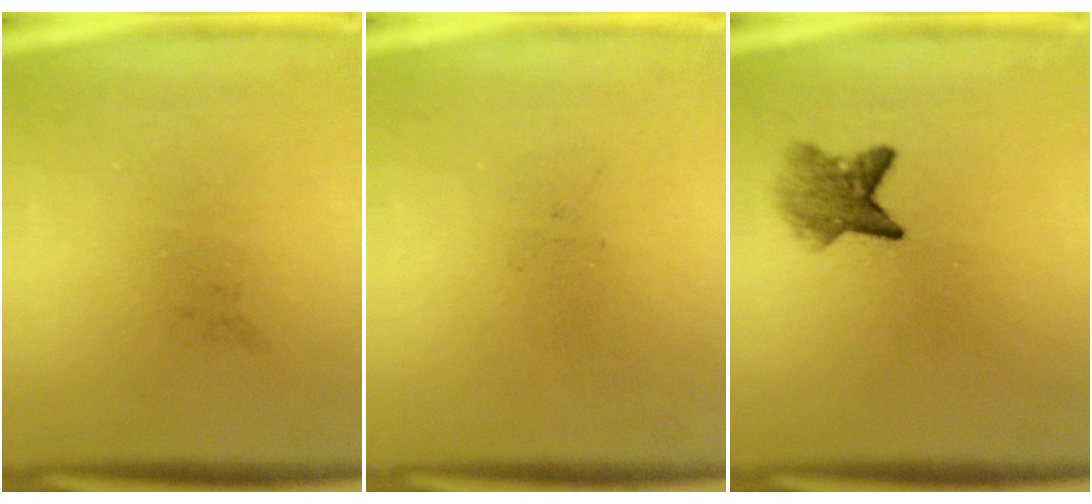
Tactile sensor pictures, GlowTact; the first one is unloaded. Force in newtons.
{"total": 0.0}
{"total": 4.0}